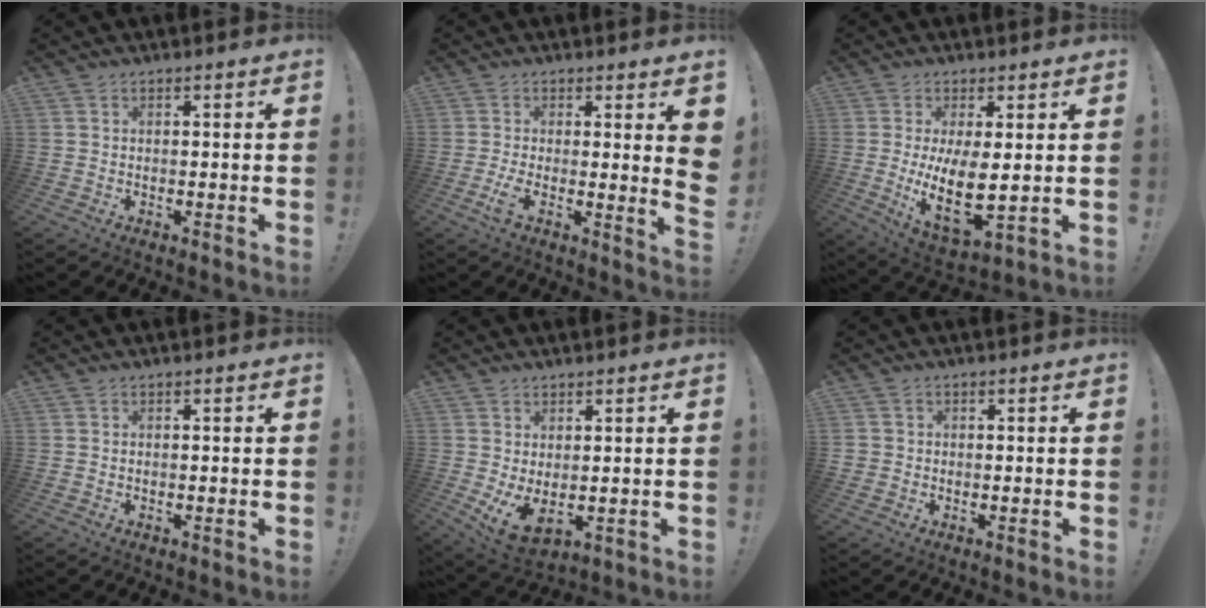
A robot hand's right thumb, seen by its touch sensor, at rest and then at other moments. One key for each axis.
{"total": 7.2, "fx": 0.2, "fy": 0.9, "fz": 7.2, "tx": -0.107, "ty": -0.025, "tz": 0.005}
{"total": 11.6, "fx": 1.0, "fy": 4.8, "fz": 10.6, "tx": -0.190, "ty": -0.035, "tz": 0.022}
{"total": 0.0}
{"total": 6.3, "fx": 1.5, "fy": 3.2, "fz": 5.2, "tx": -0.079, "ty": -0.025, "tz": 0.035}
{"total": 1.4, "fx": -0.1, "fy": 1.4, "fz": 0.2, "tx": -0.008, "ty": 0.006, "tz": 0.000}